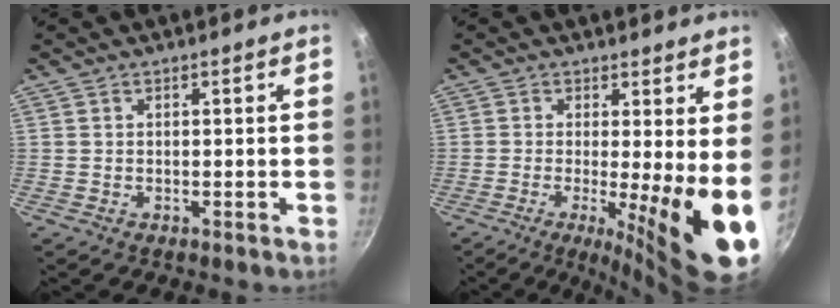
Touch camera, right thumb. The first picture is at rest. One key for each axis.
{"total": 11.5, "fx": -1.0, "fy": 2.0, "fz": 11.2, "tx": -0.154, "ty": -0.024, "tz": -0.013}